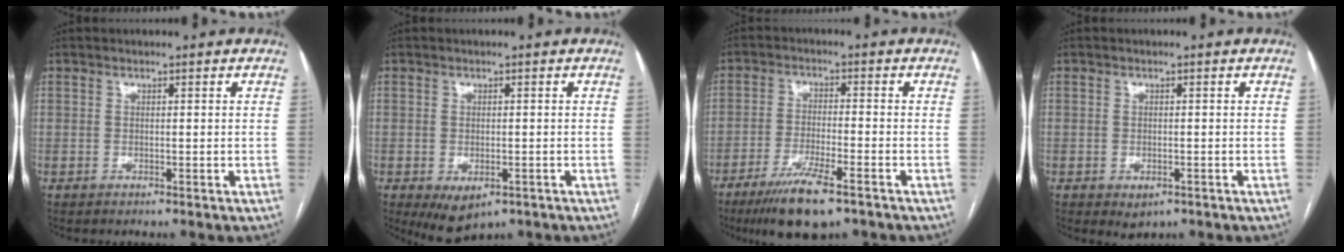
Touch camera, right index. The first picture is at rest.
{"total": 5.1, "force": [-2.4, 2.9, 3.4], "torque": [-0.054, -0.007, -0.024]}
{"total": 9.4, "force": [-6.3, 1.4, 6.9], "torque": [-0.124, -0.020, -0.105]}
{"total": 2.2, "force": [-1.0, 1.4, 1.4], "torque": [-0.016, -0.001, 0.000]}